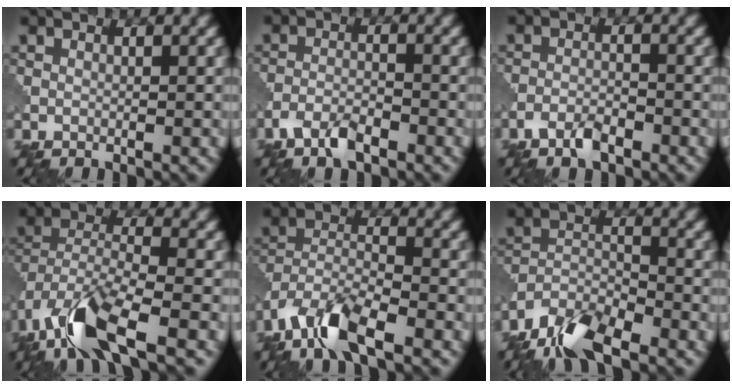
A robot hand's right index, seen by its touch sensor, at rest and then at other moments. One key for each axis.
{"total": 3.2, "fx": -2.3, "fy": 1.0, "fz": 1.9, "tx": -0.039, "ty": 0.001, "tz": -0.052}
{"total": 2.6, "fx": -1.9, "fy": 0.8, "fz": 1.5, "tx": -0.028, "ty": 0.001, "tz": -0.042}
{"total": 9.7, "fx": -6.0, "fy": 3.2, "fz": 6.9, "tx": -0.138, "ty": -0.006, "tz": -0.124}
{"total": 7.4, "fx": -5.3, "fy": 2.2, "fz": 4.5, "tx": -0.087, "ty": -0.004, "tz": -0.109}
{"total": 7.0, "fx": -5.5, "fy": 2.2, "fz": 3.7, "tx": -0.070, "ty": -0.009, "tz": -0.112}